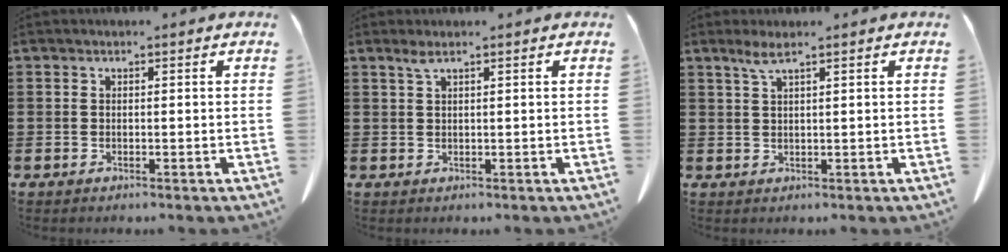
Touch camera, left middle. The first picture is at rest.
{"total": 1.3, "force": [0.8, 0.1, 1.1], "torque": [-0.024, 0.000, 0.014]}
{"total": 2.3, "force": [1.5, 0.1, 1.8], "torque": [-0.040, 0.000, 0.027]}